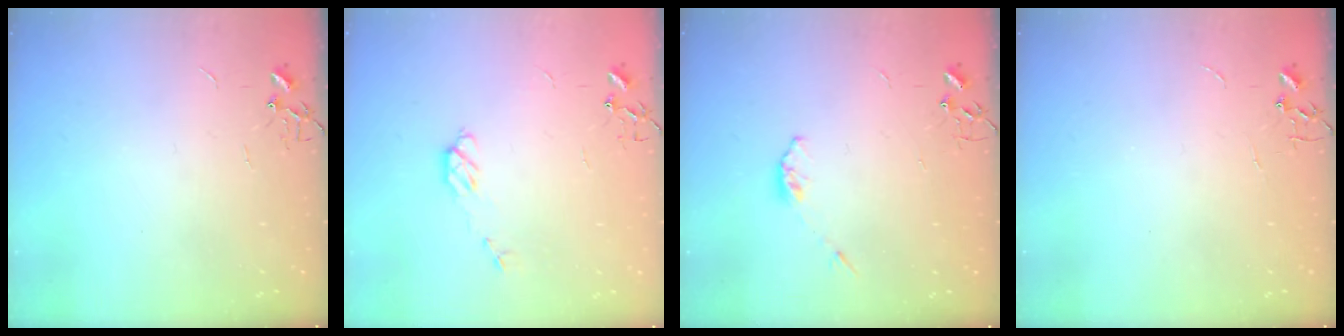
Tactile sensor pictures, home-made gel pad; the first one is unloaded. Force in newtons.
{"total": 5.5, "press": 5.4, "slide": 0.4}
{"total": 3.3, "press": 3.3, "slide": 0.6}
{"total": 0.0}